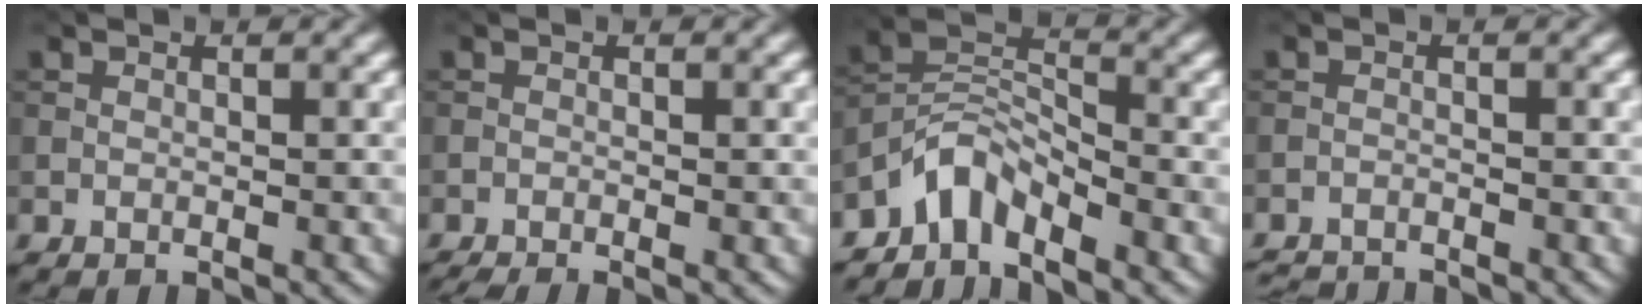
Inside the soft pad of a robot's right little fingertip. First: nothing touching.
{"total": 1.6, "force": [-1.3, 0.2, 0.9], "torque": [-0.014, -0.006, -0.028]}
{"total": 3.9, "force": [-3.3, 1.4, 1.5], "torque": [-0.023, 0.011, -0.078]}
{"total": 3.0, "force": [-2.9, 0.2, 0.5], "torque": [-0.015, -0.011, -0.056]}